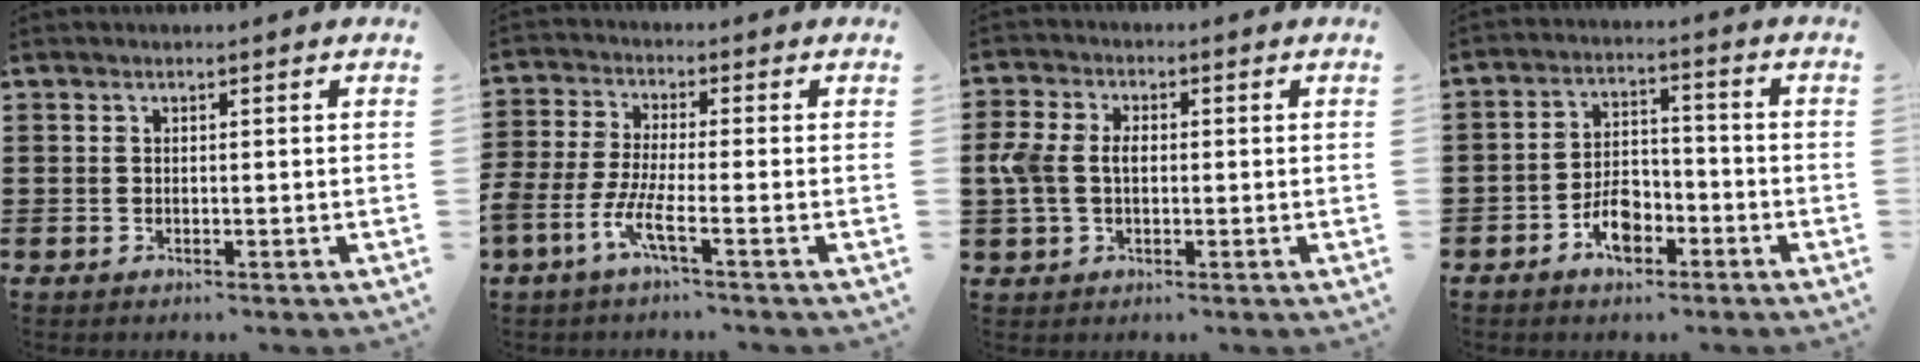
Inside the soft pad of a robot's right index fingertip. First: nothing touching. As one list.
[{"total": 5.6, "force": [-3.3, 0.8, 4.4], "torque": [-0.118, -0.017, -0.068]}, {"total": 4.5, "force": [0.0, 3.1, 3.2], "torque": [-0.089, 0.005, -0.008]}, {"total": 5.8, "force": [-3.0, 3.2, 3.8], "torque": [-0.064, 0.003, -0.057]}]